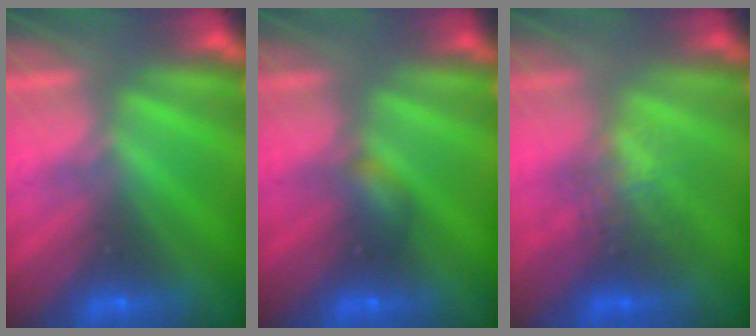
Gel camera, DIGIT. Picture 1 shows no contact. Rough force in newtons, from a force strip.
{"total": 2.2}
{"total": 2.7}